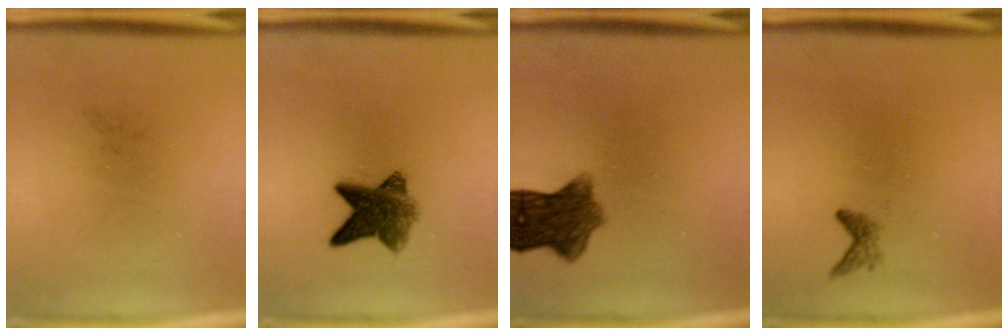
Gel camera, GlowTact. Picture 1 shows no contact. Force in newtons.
{"total": 7.9}
{"total": 8.1}
{"total": 1.1}